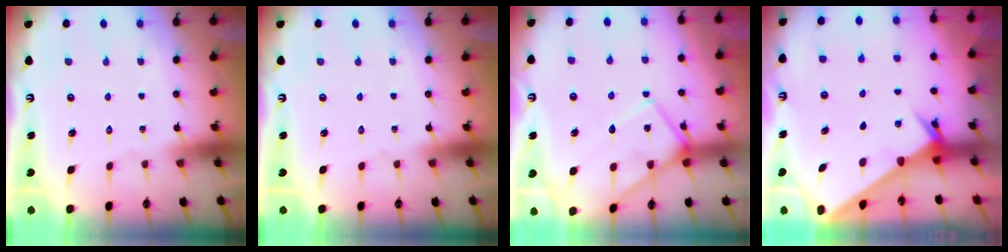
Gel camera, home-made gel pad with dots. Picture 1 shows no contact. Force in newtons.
{"total": 0.0}
{"total": 10.3, "press": 10.2, "slide": 0.9}
{"total": 2.4, "press": 2.4, "slide": 0.3}